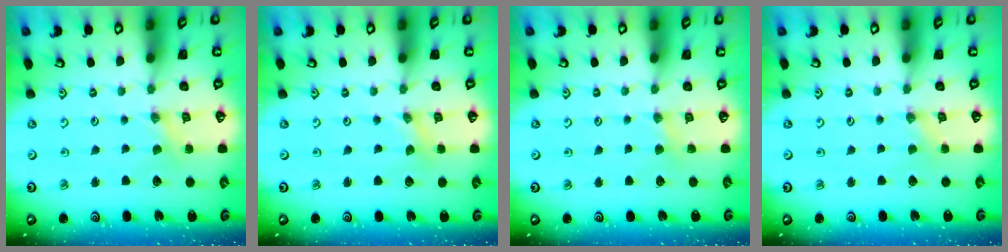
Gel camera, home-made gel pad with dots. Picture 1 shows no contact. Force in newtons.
{"total": 0.0}
{"total": 3.3, "press": 3.2, "slide": 0.7}
{"total": 1.2, "press": 1.1, "slide": 0.3}